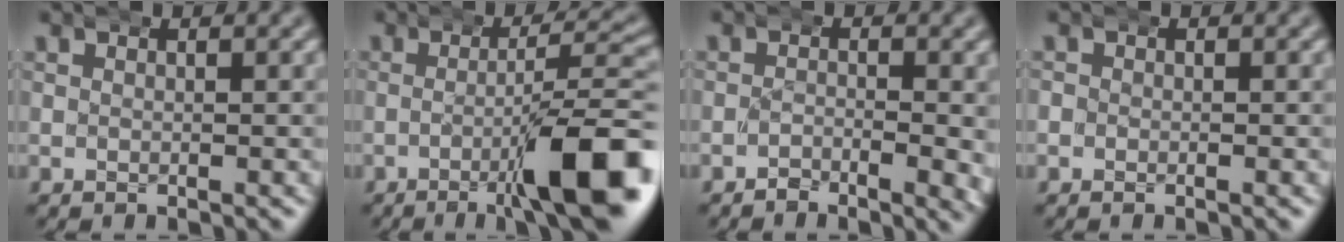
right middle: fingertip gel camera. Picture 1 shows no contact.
{"total": 8.9, "force": [-2.7, 2.0, 8.2], "torque": [-0.111, 0.006, -0.045]}
{"total": 1.6, "force": [-1.1, 0.3, 1.1], "torque": [-0.022, -0.003, -0.021]}
{"total": 1.0, "force": [-0.3, 0.9, 0.3], "torque": [-0.011, 0.003, -0.008]}